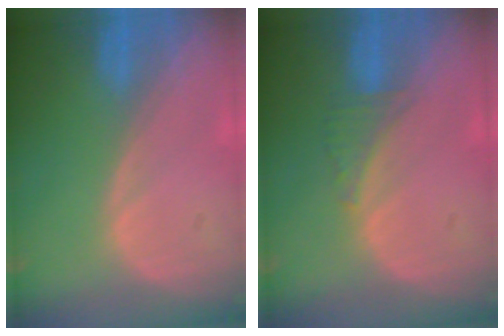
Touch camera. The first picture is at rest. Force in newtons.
{"total": 2.3, "press": 2.2, "slide": 0.7}